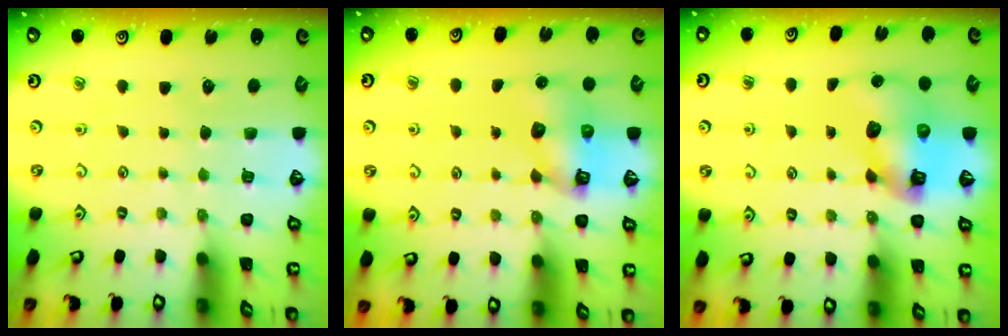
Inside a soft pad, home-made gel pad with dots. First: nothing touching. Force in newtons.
{"total": 7.5, "press": 7.5, "slide": 0.9}
{"total": 10.5, "press": 10.4, "slide": 1.2}